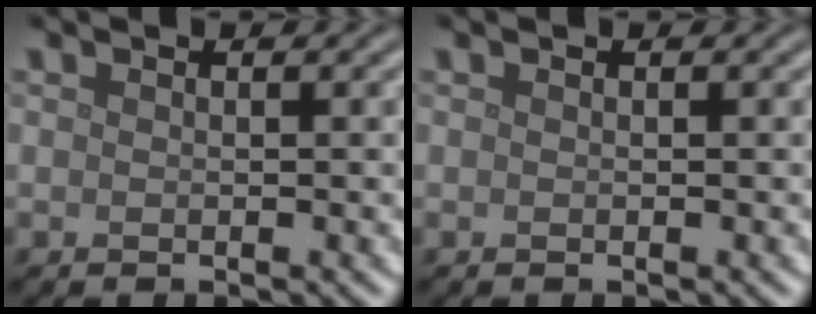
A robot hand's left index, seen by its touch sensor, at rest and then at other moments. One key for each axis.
{"total": 0.0}